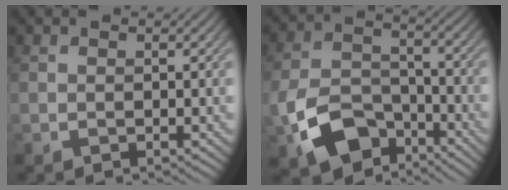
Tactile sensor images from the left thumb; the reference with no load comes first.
{"total": 10.4, "force": [-5.5, 6.5, 6.0], "torque": [-0.142, -0.021, -0.105]}